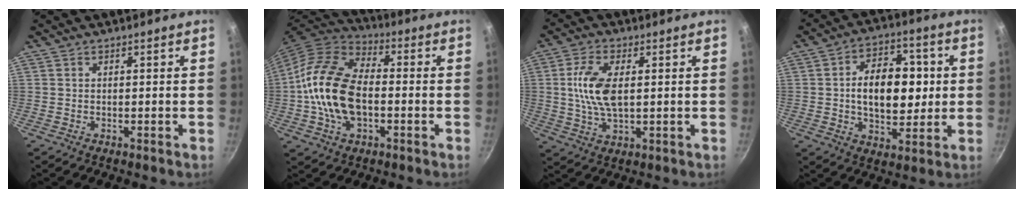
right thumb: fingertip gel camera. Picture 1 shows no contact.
{"total": 17.3, "force": [-1.9, 10.6, 13.5], "torque": [-0.234, 0.029, -0.047]}
{"total": 9.4, "force": [1.2, 4.7, 8.1], "torque": [-0.161, 0.001, 0.024]}
{"total": 15.0, "force": [0.9, 9.6, 11.5], "torque": [-0.134, 0.011, 0.012]}